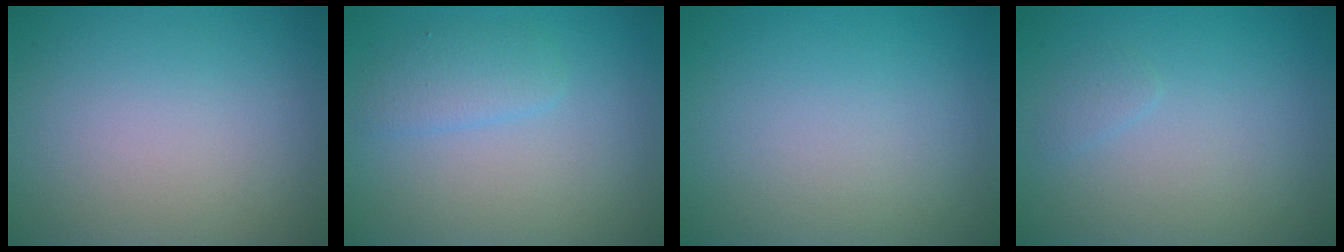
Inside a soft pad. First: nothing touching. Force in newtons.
{"total": 1.9, "press": 1.9, "slide": 0.1}
{"total": 0.0}
{"total": 0.7, "press": 0.7, "slide": 0.1}